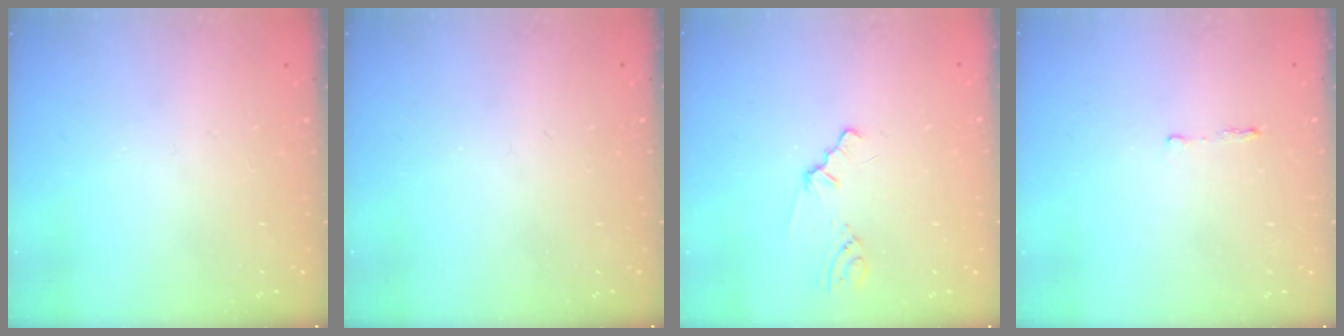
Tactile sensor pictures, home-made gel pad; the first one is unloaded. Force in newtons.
{"total": 0.0}
{"total": 0.8, "press": 0.8, "slide": 0.2}
{"total": 2.6, "press": 2.6, "slide": 0.4}